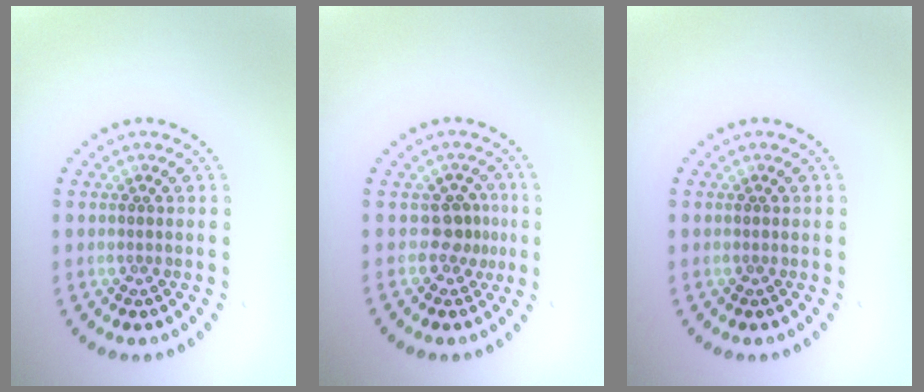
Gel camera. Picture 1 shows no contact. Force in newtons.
{"total": 2.0, "press": 1.4, "slide": 1.5}
{"total": 0.0}